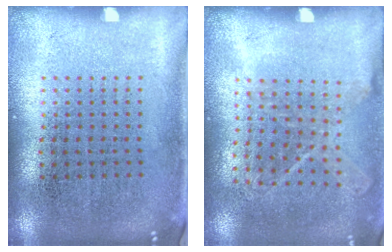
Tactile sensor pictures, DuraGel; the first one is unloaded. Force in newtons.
{"total": 1.1, "press": 0.9, "slide": 0.6}